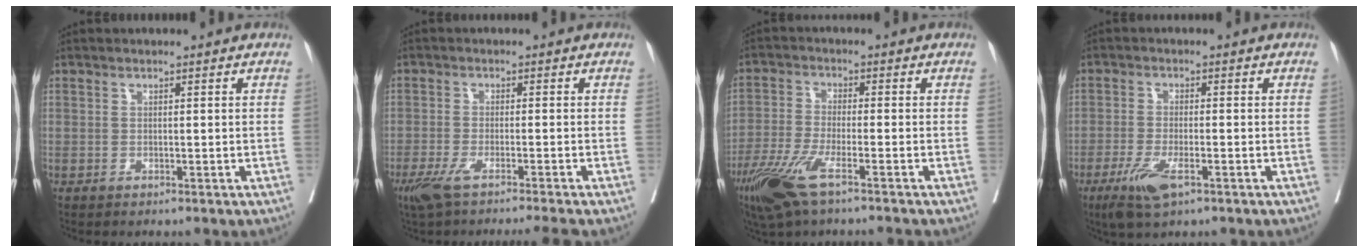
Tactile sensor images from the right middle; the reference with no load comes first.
{"total": 8.0, "force": [-6.3, -0.7, 4.8], "torque": [-0.067, -0.021, -0.105]}
{"total": 8.7, "force": [-5.5, 1.0, 6.7], "torque": [-0.139, -0.022, -0.107]}
{"total": 5.8, "force": [-3.2, 1.4, 4.7], "torque": [-0.098, -0.013, -0.054]}